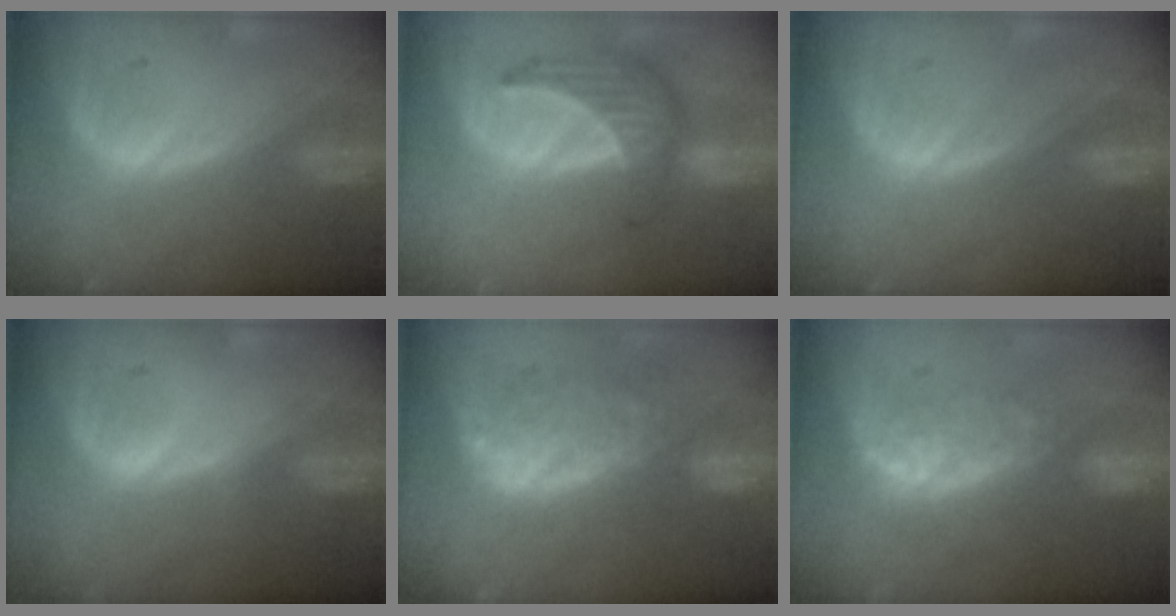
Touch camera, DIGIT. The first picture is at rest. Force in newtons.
{"total": 6.5, "press": 6.4, "slide": 1.1}
{"total": 0.0}
{"total": 0.0}
{"total": 8.6, "press": 8.5, "slide": 0.8}
{"total": 7.9, "press": 7.4, "slide": 2.9}